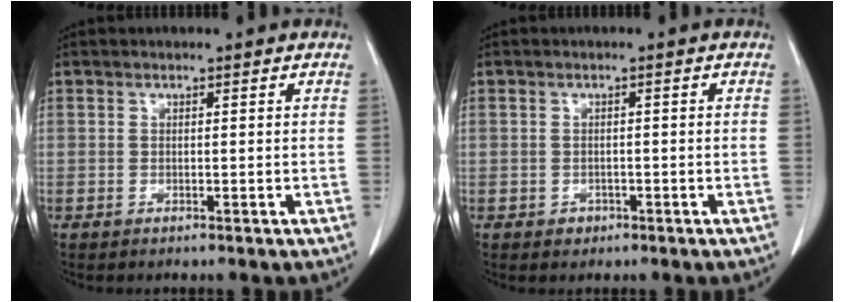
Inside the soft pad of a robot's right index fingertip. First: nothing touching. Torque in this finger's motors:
{"motor_torque": [-0.12, -0.06, -0.05, -0.05]}